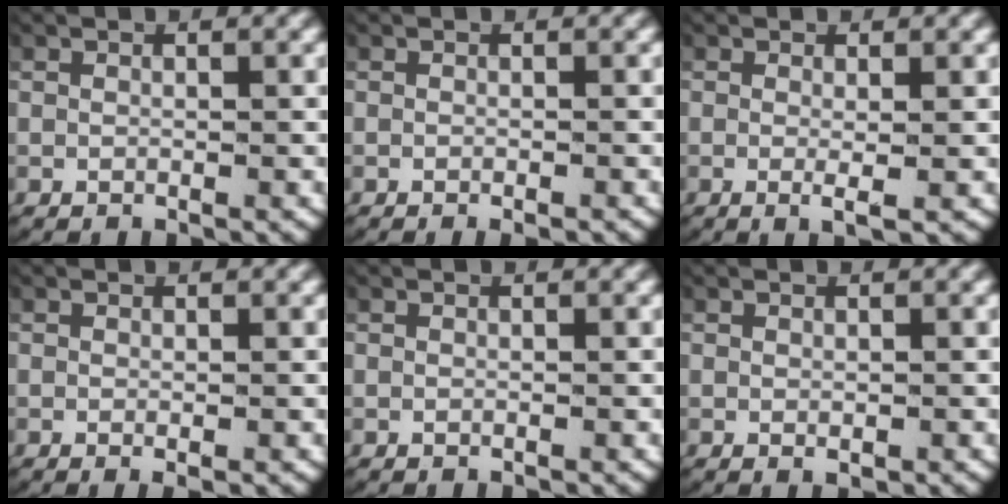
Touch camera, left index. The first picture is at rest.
{"total": 1.0, "force": [-0.9, 0.2, 0.4], "torque": [-0.006, 0.002, -0.015]}
{"total": 1.7, "force": [-0.3, 0.1, 1.6], "torque": [-0.040, -0.013, -0.002]}
{"total": 0.6, "force": [-0.2, 0.1, 0.6], "torque": [-0.012, -0.004, -0.002]}
{"total": 0.0}
{"total": 0.7, "force": [-0.3, 0.3, 0.6], "torque": [-0.016, -0.011, 0.004]}